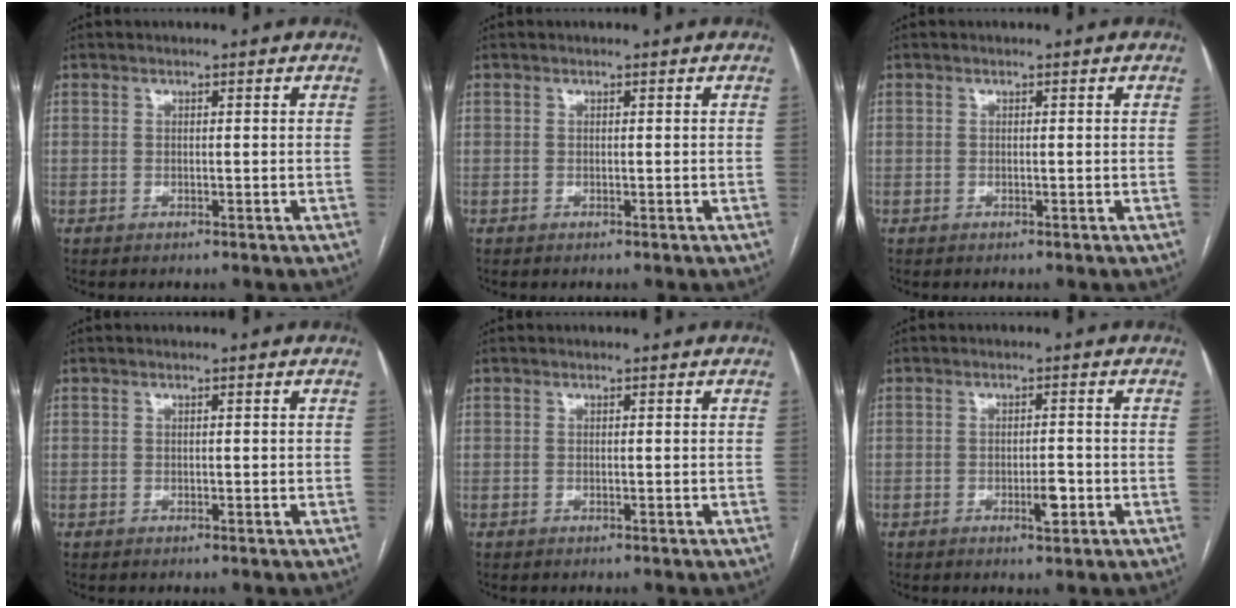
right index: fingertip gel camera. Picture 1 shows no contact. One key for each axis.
{"total": 0.0}
{"total": 0.0}
{"total": 0.5, "fx": 0.0, "fy": 0.1, "fz": 0.5, "tx": -0.008, "ty": 0.000, "tz": 0.002}
{"total": 0.0}
{"total": 3.1, "fx": -1.2, "fy": 0.7, "fz": 2.8, "tx": -0.045, "ty": 0.000, "tz": -0.015}